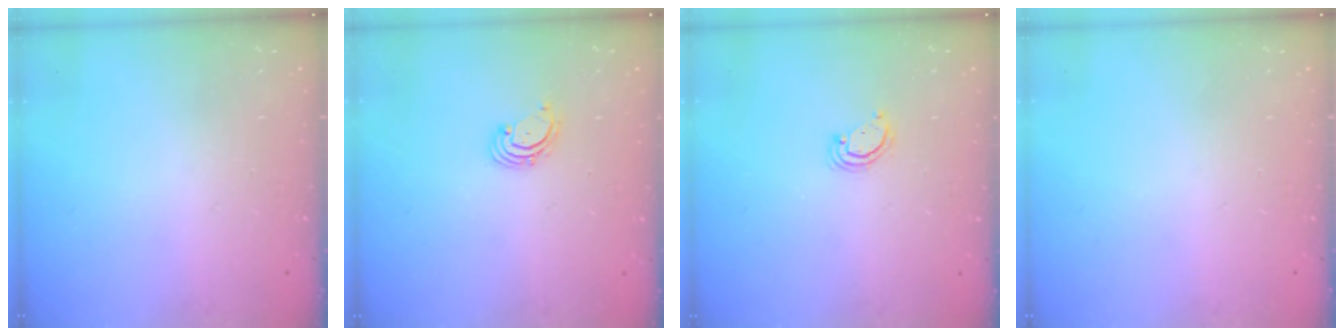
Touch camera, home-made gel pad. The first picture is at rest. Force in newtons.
{"total": 1.8, "press": 1.7, "slide": 0.6}
{"total": 3.7, "press": 3.7, "slide": 0.3}
{"total": 0.0}